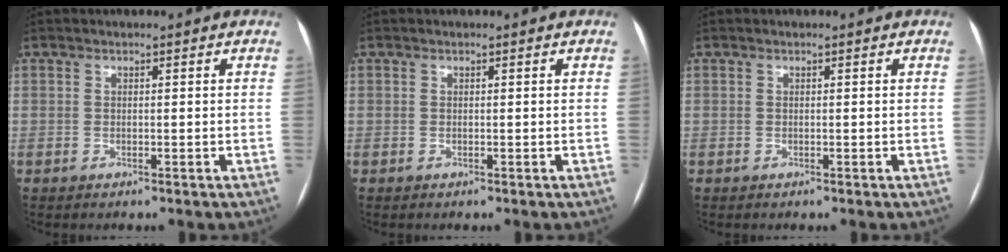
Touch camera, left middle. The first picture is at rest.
{"total": 0.0}
{"total": 0.0}